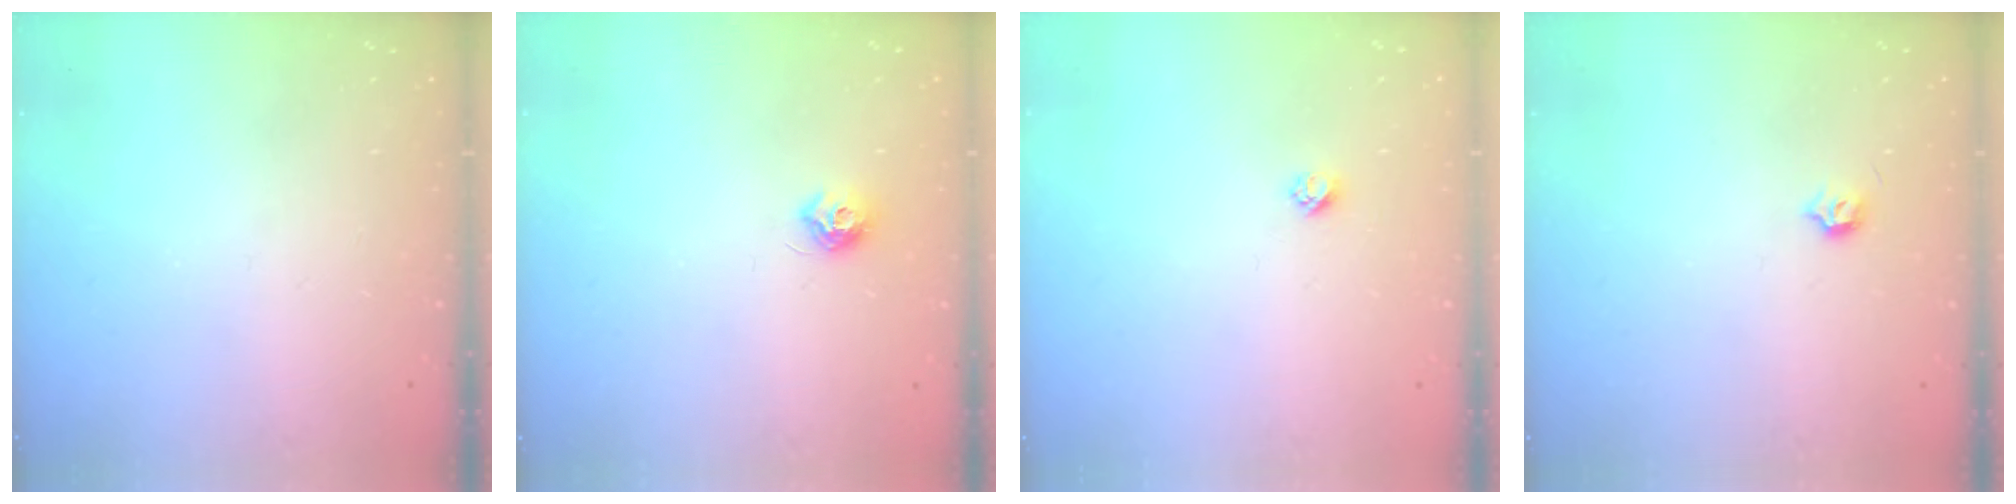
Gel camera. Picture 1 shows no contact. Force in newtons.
{"total": 7.2, "press": 7.2, "slide": 0.5}
{"total": 2.4, "press": 2.4, "slide": 0.2}
{"total": 3.7, "press": 3.6, "slide": 0.6}